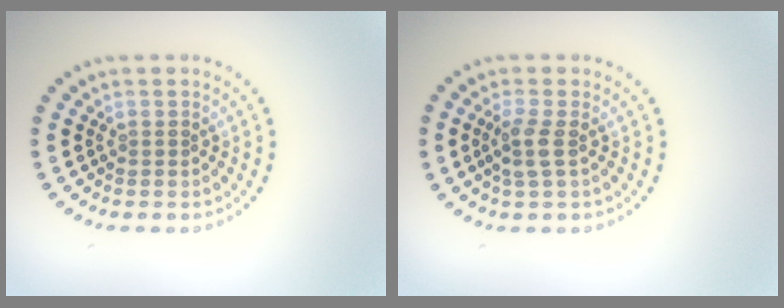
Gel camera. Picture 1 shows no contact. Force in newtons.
{"total": 1.8, "press": 1.6, "slide": 0.9}